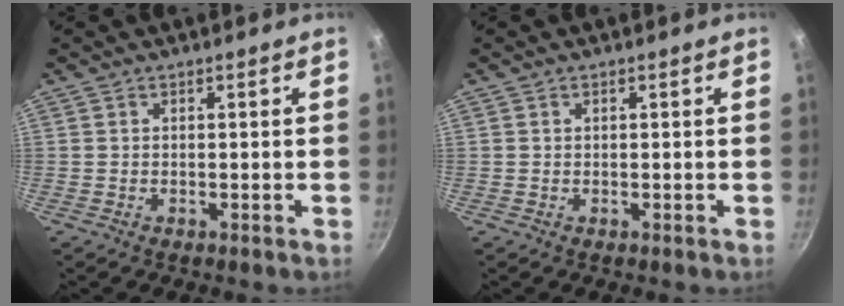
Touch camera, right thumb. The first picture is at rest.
{"total": 0.0}